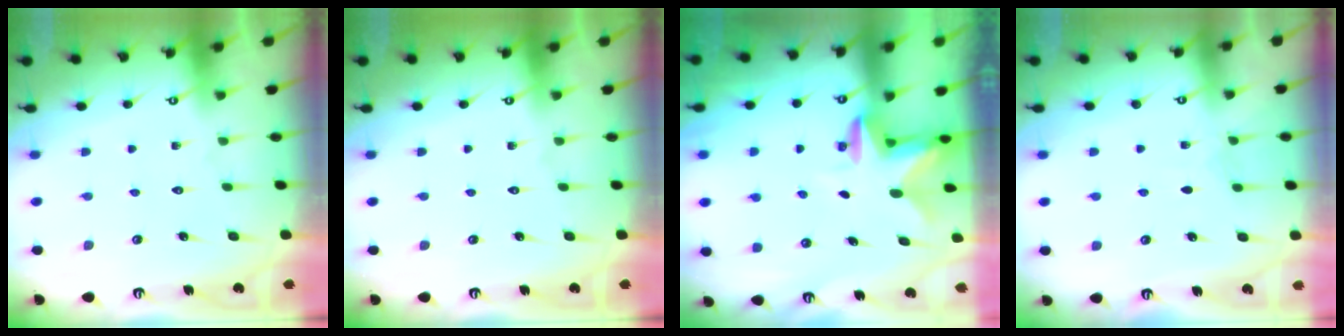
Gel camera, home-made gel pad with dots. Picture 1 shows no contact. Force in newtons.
{"total": 0.0}
{"total": 2.5, "press": 2.5, "slide": 0.5}
{"total": 2.0, "press": 2.0, "slide": 0.3}